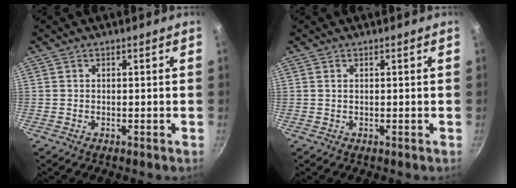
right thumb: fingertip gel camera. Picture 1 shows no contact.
{"total": 0.7, "force": [0.2, 0.4, 0.5], "torque": [-0.009, 0.001, 0.004]}